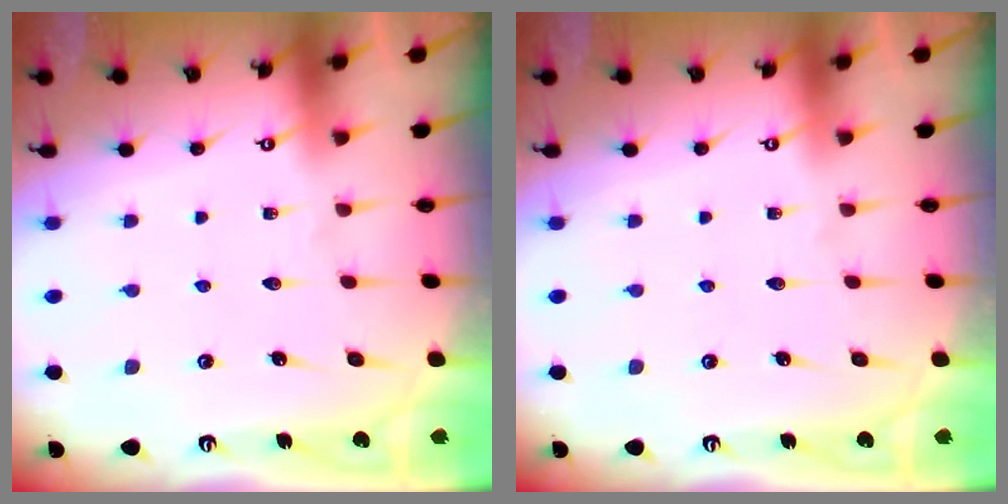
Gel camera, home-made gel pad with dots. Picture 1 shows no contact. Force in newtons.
{"total": 0.0}